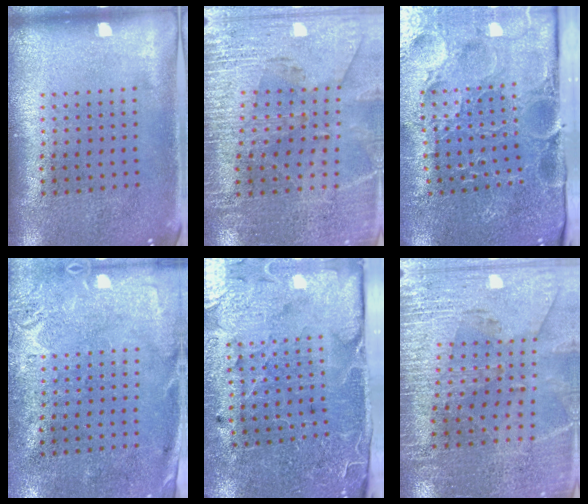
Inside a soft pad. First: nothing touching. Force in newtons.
{"total": 3.0, "press": 2.9, "slide": 0.6}
{"total": 3.8, "press": 3.7, "slide": 0.9}
{"total": 2.8, "press": 2.2, "slide": 1.8}
{"total": 3.5, "press": 3.4, "slide": 0.7}
{"total": 3.0, "press": 2.9, "slide": 0.6}